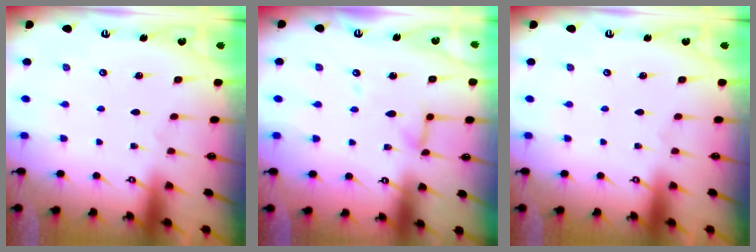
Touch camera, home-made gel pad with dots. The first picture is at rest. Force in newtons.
{"total": 7.0, "press": 7.0, "slide": 0.5}
{"total": 0.0}